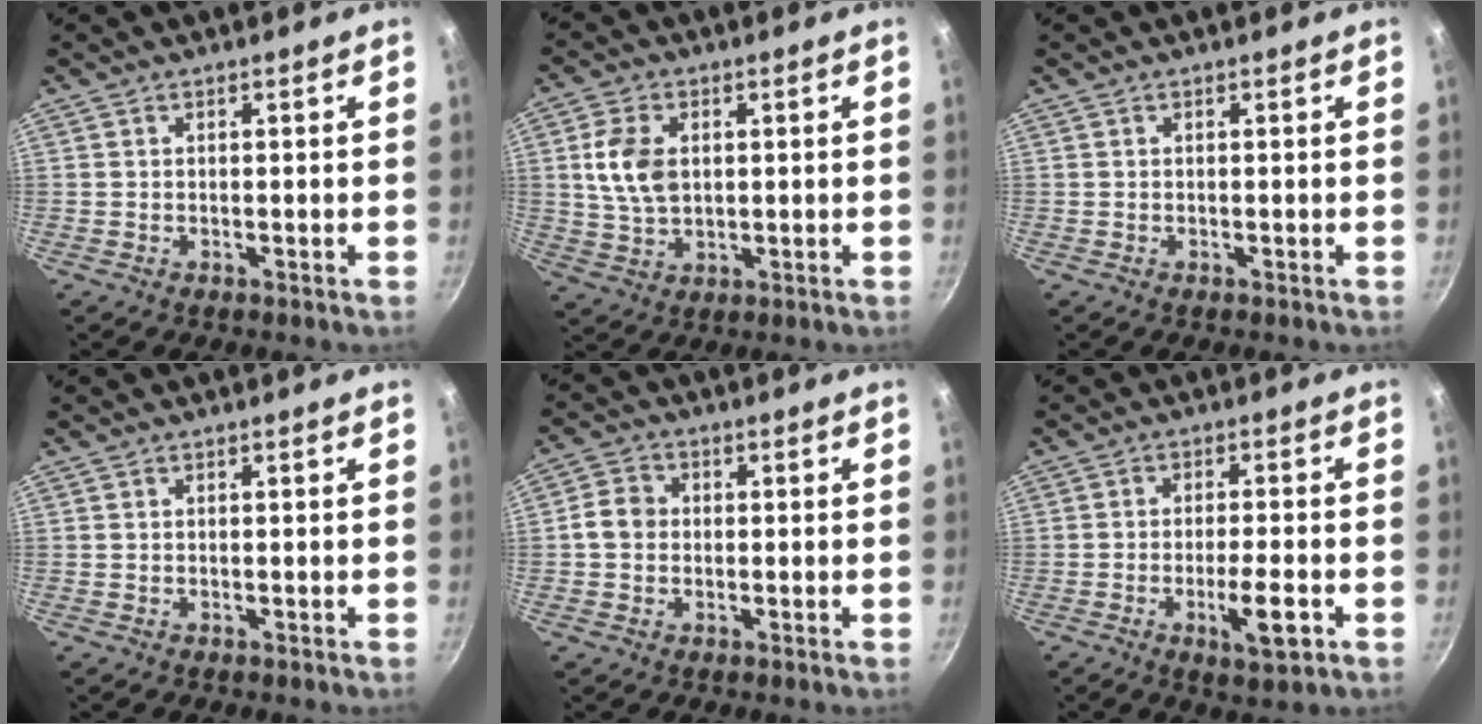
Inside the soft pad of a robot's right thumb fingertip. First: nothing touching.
{"total": 8.5, "force": [1.5, 5.6, 6.2], "torque": [-0.109, -0.006, 0.030]}
{"total": 0.0}
{"total": 0.0}
{"total": 4.5, "force": [-0.1, 3.9, 2.3], "torque": [-0.027, 0.009, -0.014]}
{"total": 7.2, "force": [-2.6, 1.7, 6.4], "torque": [-0.101, 0.008, -0.040]}